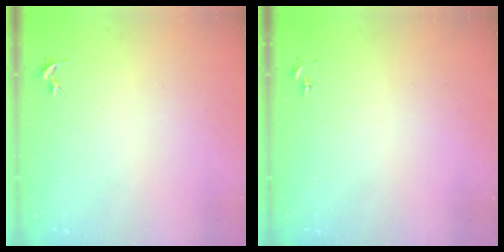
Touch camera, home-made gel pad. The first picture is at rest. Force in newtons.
{"total": 0.0}